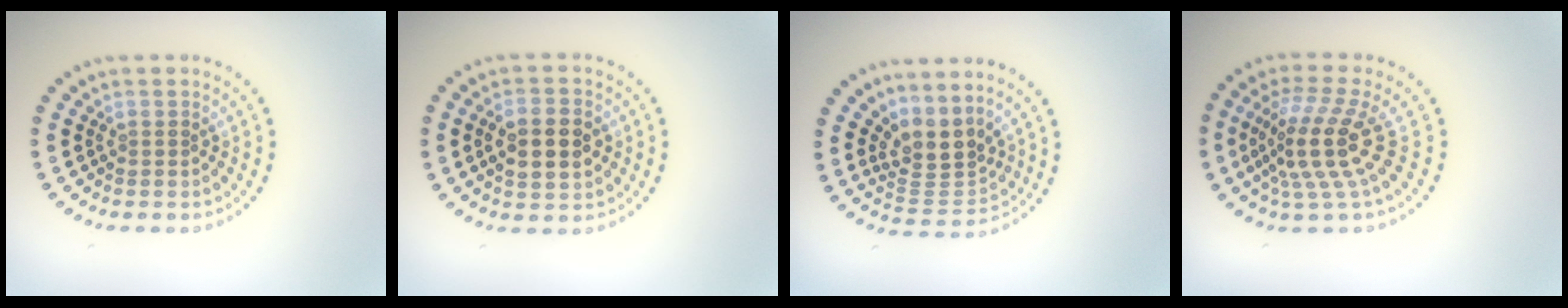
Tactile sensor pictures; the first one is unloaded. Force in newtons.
{"total": 4.6, "press": 4.6, "slide": 0.2}
{"total": 3.6, "press": 2.6, "slide": 2.5}
{"total": 5.2, "press": 3.7, "slide": 3.6}